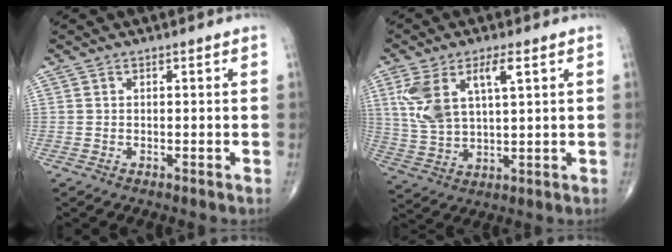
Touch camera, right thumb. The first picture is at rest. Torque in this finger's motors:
{"motor_torque": [0.99, 1.68, 1.10, 0.43, 0.18]}